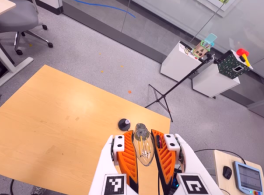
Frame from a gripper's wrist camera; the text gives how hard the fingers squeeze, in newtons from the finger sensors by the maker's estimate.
{"total": 24.5, "left": 27.9, "right": 21.2}